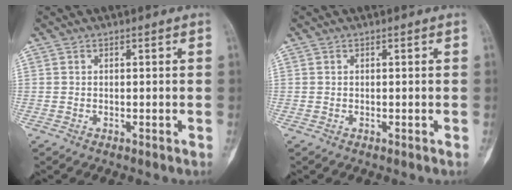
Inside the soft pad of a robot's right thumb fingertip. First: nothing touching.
{"total": 0.0}